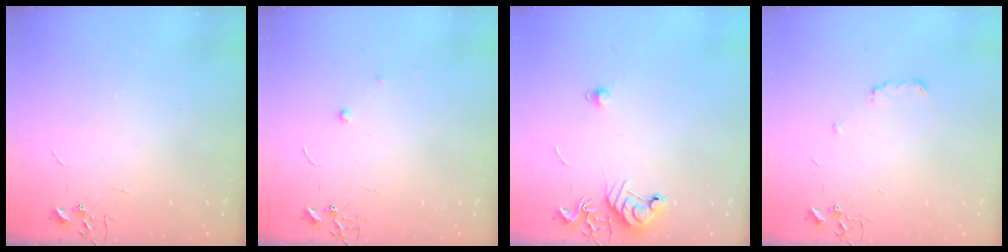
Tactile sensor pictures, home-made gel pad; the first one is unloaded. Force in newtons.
{"total": 4.8, "press": 4.8, "slide": 0.5}
{"total": 8.3, "press": 8.3, "slide": 1.0}
{"total": 4.3, "press": 4.2, "slide": 0.6}